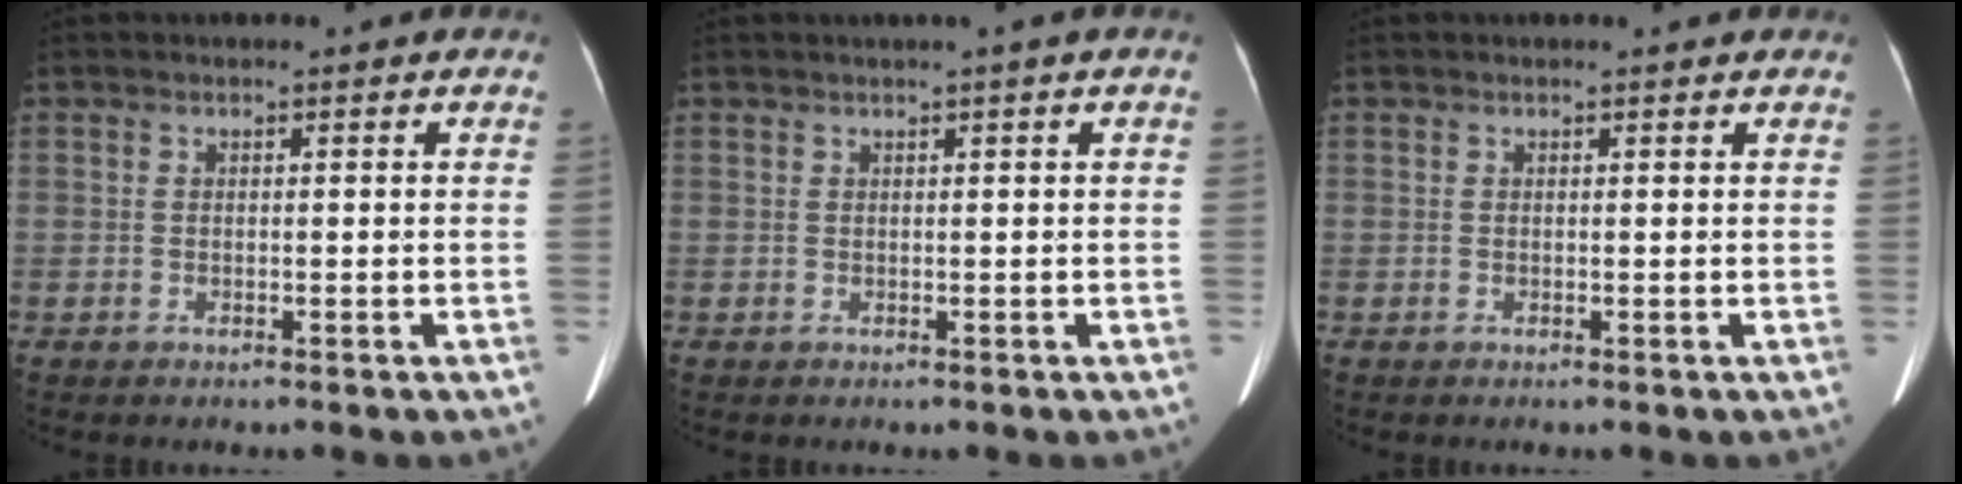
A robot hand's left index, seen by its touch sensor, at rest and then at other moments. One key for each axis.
{"total": 1.1, "fx": 0.5, "fy": -0.3, "fz": 0.9, "tx": -0.019, "ty": 0.001, "tz": 0.011}
{"total": 1.1, "fx": 1.0, "fy": 0.1, "fz": 0.3, "tx": -0.011, "ty": 0.004, "tz": 0.008}